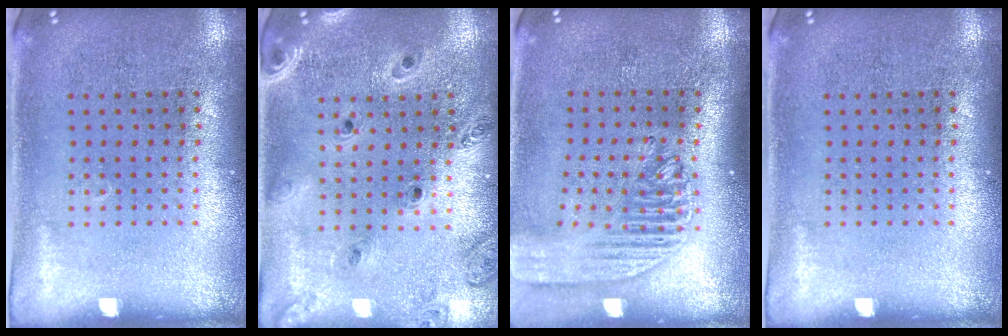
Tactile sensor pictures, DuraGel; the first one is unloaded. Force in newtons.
{"total": 1.3, "press": 1.3, "slide": 0.1}
{"total": 2.0, "press": 1.7, "slide": 1.1}
{"total": 0.0}